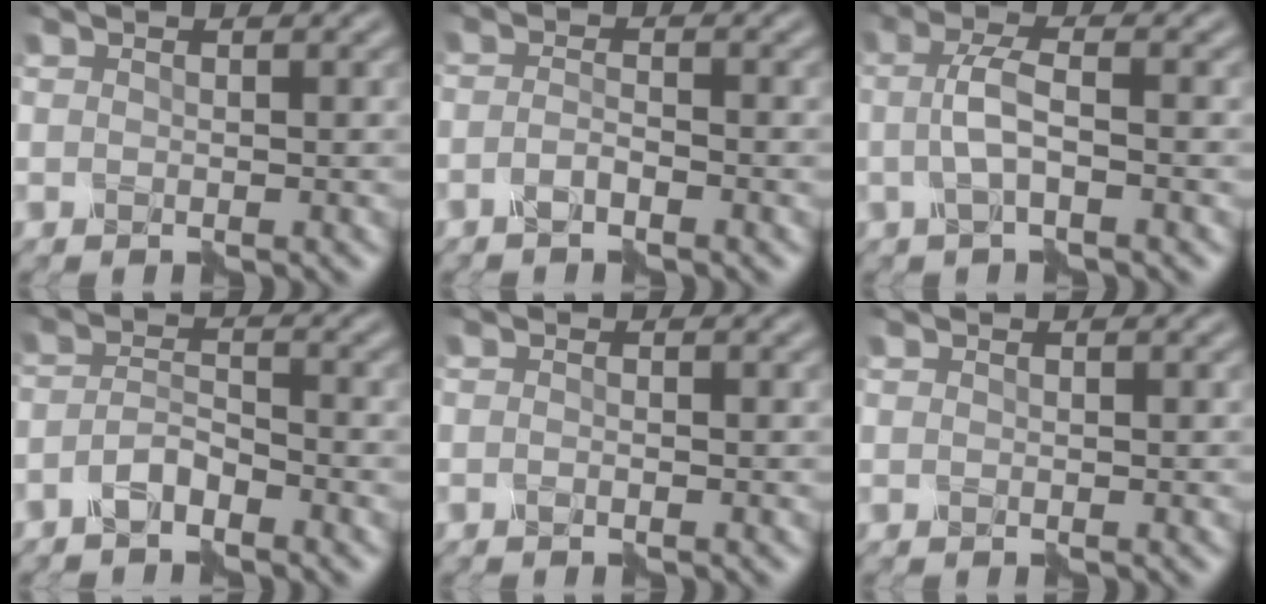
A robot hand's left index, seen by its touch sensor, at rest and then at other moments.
{"total": 1.5, "force": [-1.1, 0.1, 1.0], "torque": [-0.023, 0.004, -0.024]}
{"total": 2.9, "force": [-0.4, 0.7, 2.8], "torque": [-0.063, 0.004, -0.008]}
{"total": 2.3, "force": [-1.8, 0.5, 1.3], "torque": [-0.033, 0.007, -0.041]}
{"total": 0.6, "force": [-0.3, 0.1, 0.5], "torque": [-0.011, -0.004, -0.017]}
{"total": 0.0}